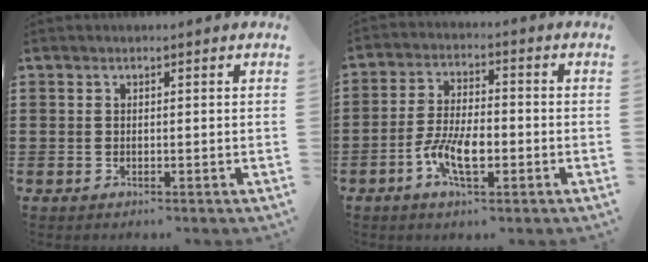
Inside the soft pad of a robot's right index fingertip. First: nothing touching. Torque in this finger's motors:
{"motor_torque": [1.05, 1.09, 0.27, 0.07]}